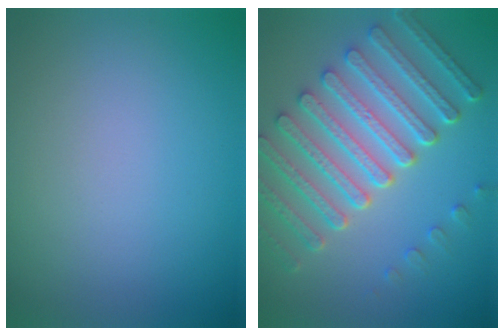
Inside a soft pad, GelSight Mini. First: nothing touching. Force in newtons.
{"total": 8.2, "press": 6.2, "slide": 5.4}